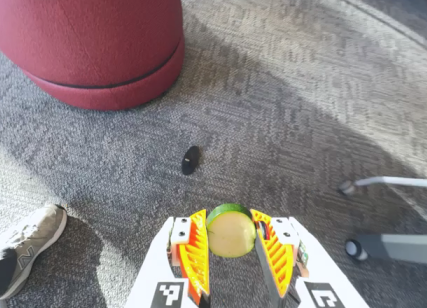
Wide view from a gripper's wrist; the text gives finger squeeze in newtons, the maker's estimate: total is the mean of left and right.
{"total": 9.5, "left": 9.5, "right": 9.6}